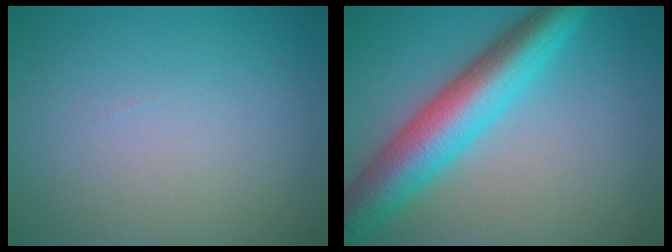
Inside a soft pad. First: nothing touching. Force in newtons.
{"total": 8.1, "press": 8.1, "slide": 0.3}